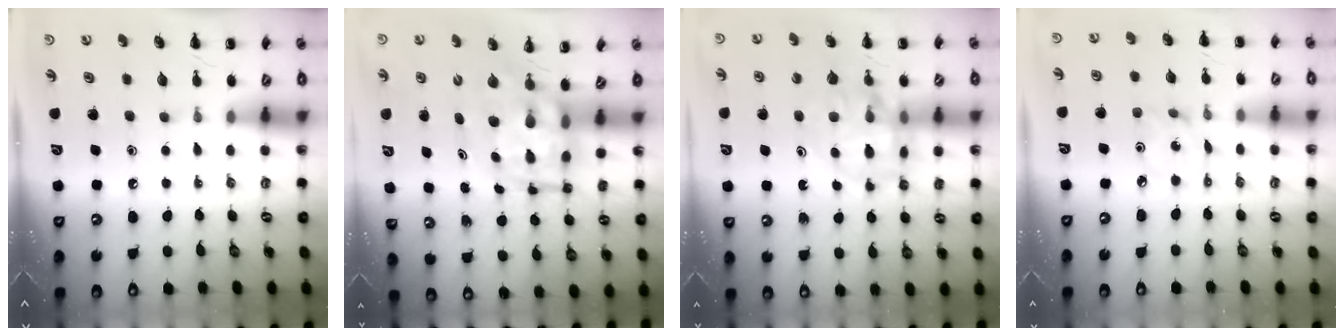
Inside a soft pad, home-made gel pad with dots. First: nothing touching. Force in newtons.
{"total": 6.9, "press": 6.7, "slide": 1.9}
{"total": 12.0, "press": 11.4, "slide": 3.6}
{"total": 2.5, "press": 2.5, "slide": 0.5}